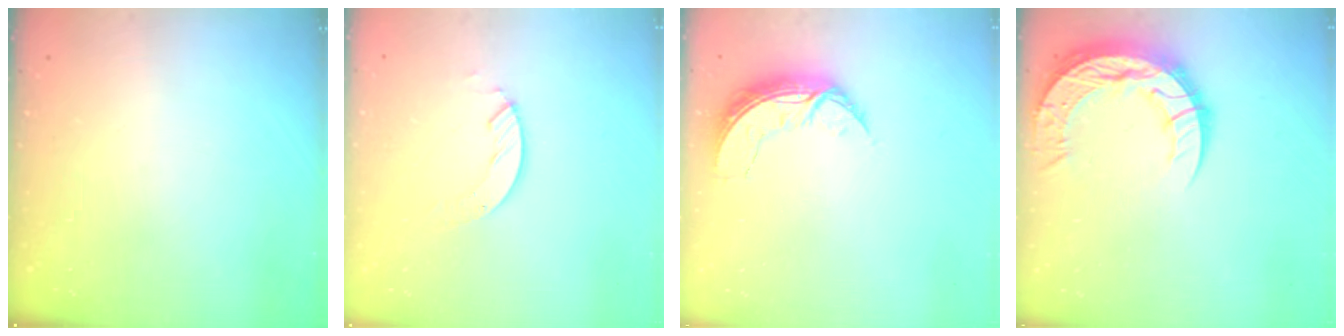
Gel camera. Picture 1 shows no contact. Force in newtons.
{"total": 4.1, "press": 4.1, "slide": 0.3}
{"total": 7.3, "press": 7.3, "slide": 0.7}
{"total": 15.4, "press": 15.3, "slide": 1.2}